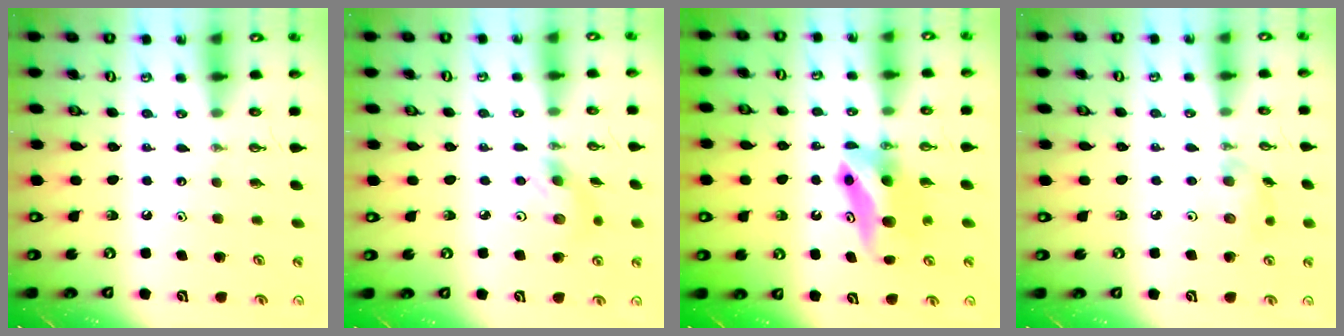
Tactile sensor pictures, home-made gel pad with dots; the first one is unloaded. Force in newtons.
{"total": 5.4, "press": 5.4, "slide": 0.7}
{"total": 8.0, "press": 7.2, "slide": 3.4}
{"total": 6.7, "press": 6.3, "slide": 2.2}